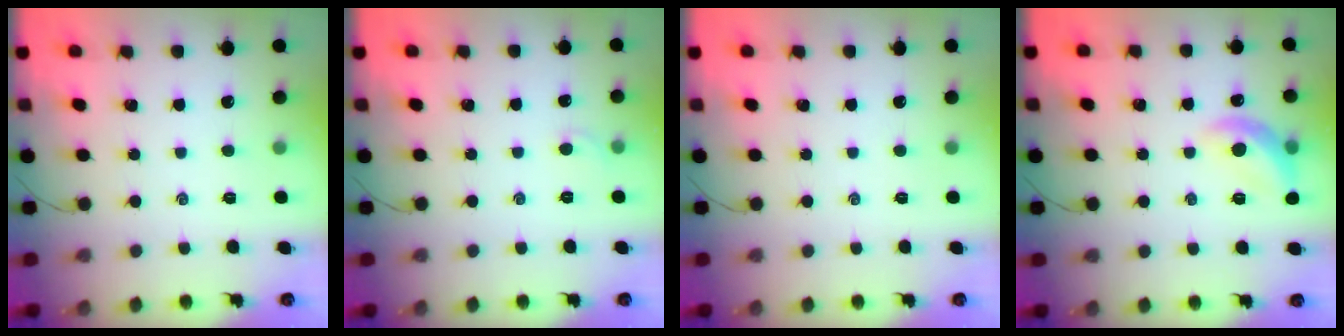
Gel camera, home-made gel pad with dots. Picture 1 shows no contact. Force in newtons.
{"total": 2.7, "press": 2.5, "slide": 0.9}
{"total": 0.0}
{"total": 11.4, "press": 11.4, "slide": 1.2}